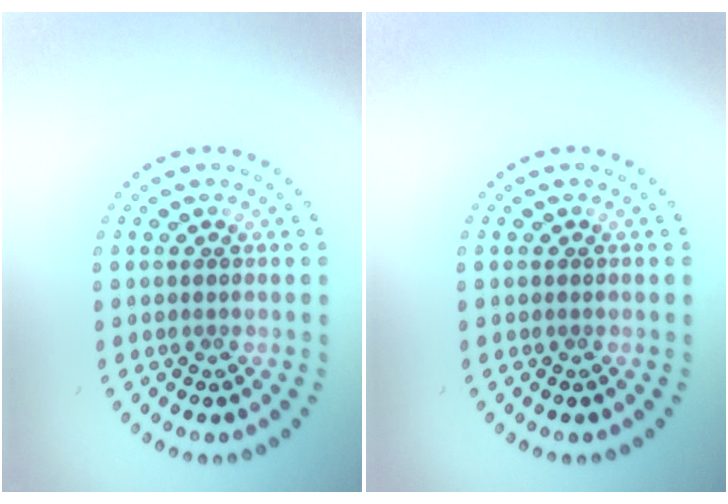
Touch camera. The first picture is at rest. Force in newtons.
{"total": 0.0}